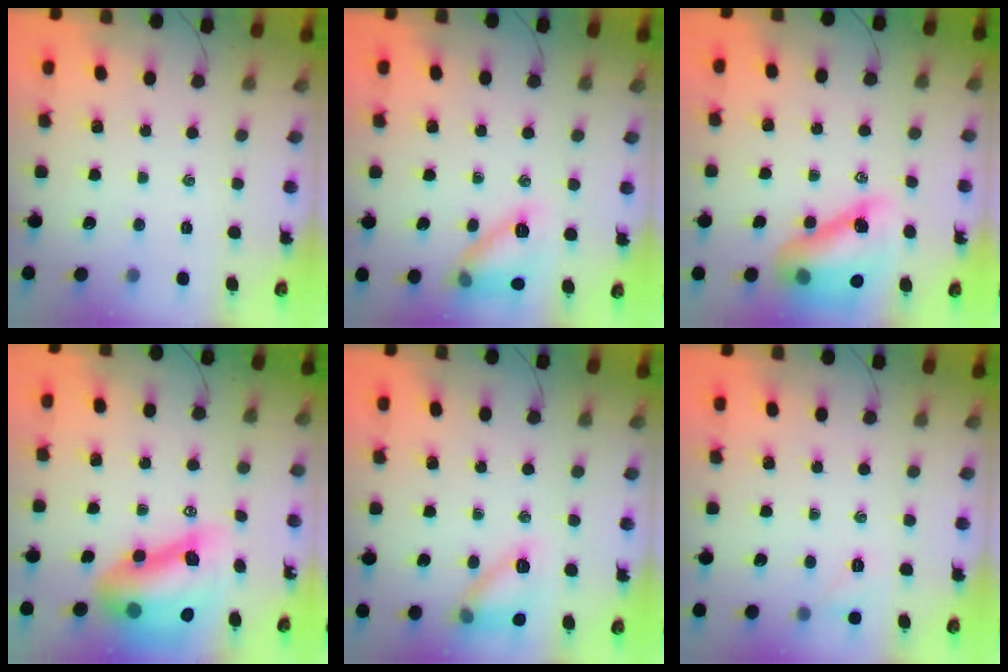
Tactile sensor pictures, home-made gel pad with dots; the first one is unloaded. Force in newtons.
{"total": 12.0, "press": 12.0, "slide": 0.4}
{"total": 14.2, "press": 13.5, "slide": 4.3}
{"total": 16.6, "press": 16.0, "slide": 4.6}
{"total": 12.1, "press": 12.1, "slide": 0.8}
{"total": 5.2, "press": 5.0, "slide": 1.4}